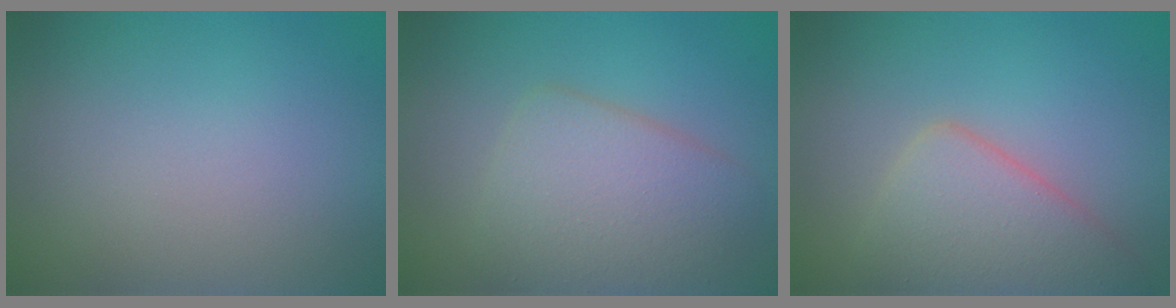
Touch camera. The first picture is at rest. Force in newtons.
{"total": 5.3, "press": 5.2, "slide": 0.3}
{"total": 5.1, "press": 5.1, "slide": 0.1}